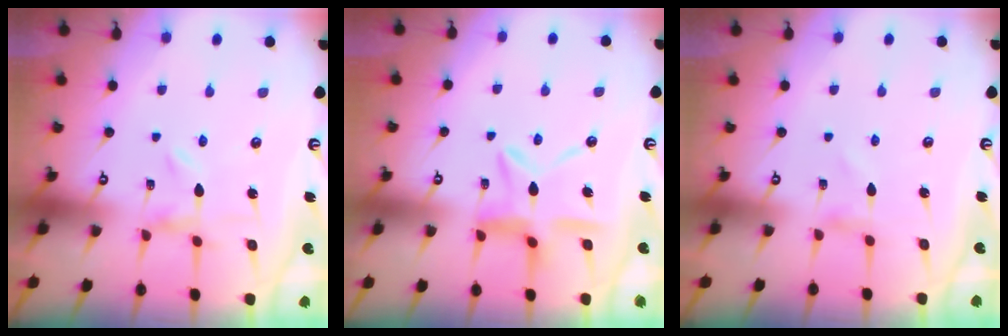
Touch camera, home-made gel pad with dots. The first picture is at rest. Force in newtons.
{"total": 10.7, "press": 10.6, "slide": 1.0}
{"total": 0.0}